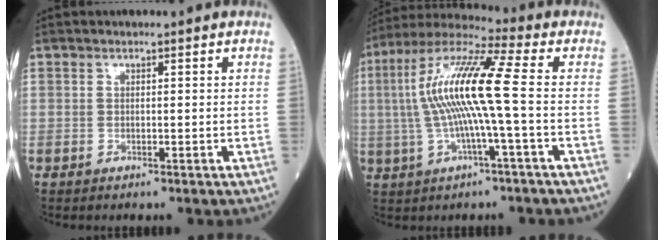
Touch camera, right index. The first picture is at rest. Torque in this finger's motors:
{"motor_torque": [2.08, 0.07, 0.88, 0.21]}